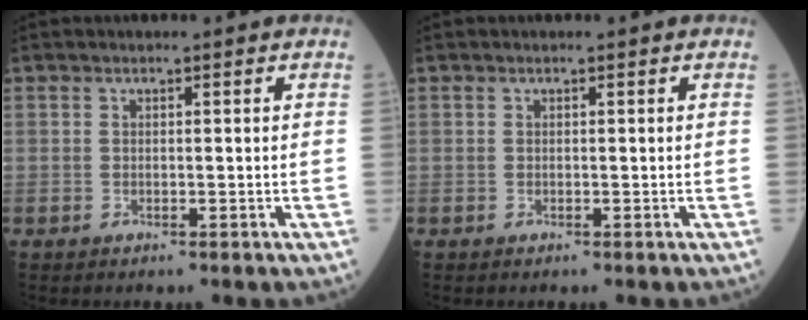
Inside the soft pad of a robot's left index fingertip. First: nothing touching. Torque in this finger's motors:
{"motor_torque": [0.01, 0.00, 0.00, 0.01]}